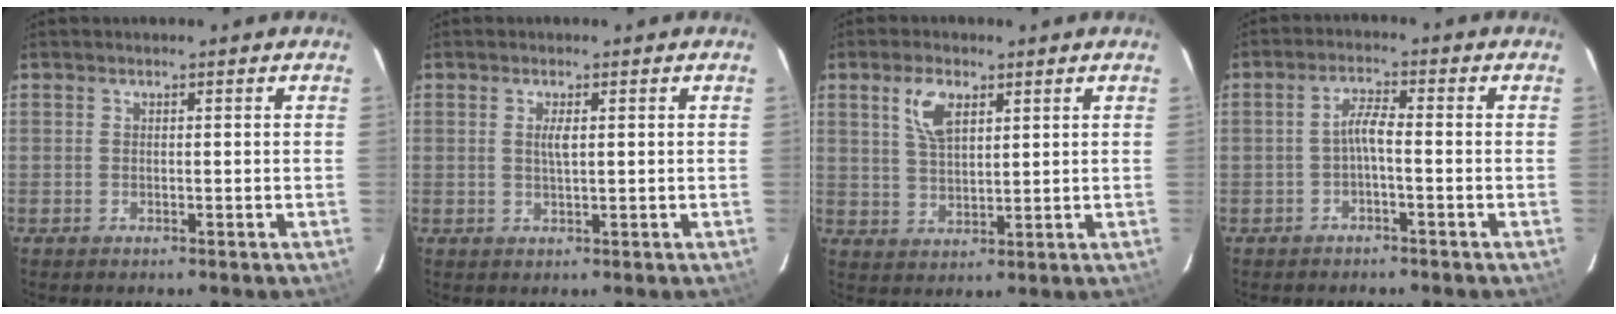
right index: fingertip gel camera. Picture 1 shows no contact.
{"total": 1.9, "force": [0.4, 0.4, 1.8], "torque": [-0.034, 0.000, 0.008]}
{"total": 6.4, "force": [3.1, 3.1, 4.6], "torque": [-0.090, 0.009, 0.063]}
{"total": 2.9, "force": [-1.2, 0.3, 2.6], "torque": [-0.057, 0.008, -0.023]}